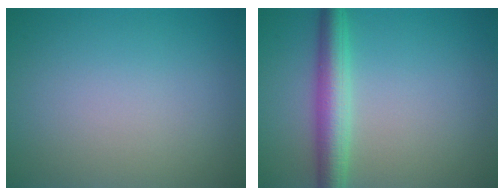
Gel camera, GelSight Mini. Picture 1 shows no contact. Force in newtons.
{"total": 4.2, "press": 4.2, "slide": 0.1}